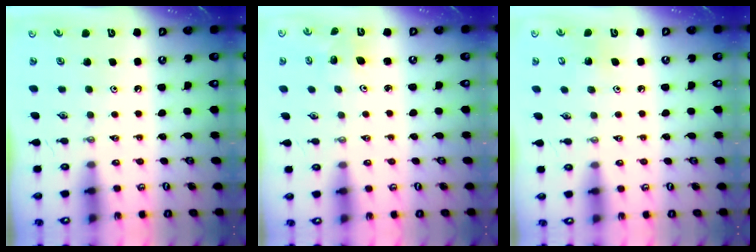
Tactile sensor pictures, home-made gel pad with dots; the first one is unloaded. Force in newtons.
{"total": 2.5, "press": 2.5, "slide": 0.1}
{"total": 3.4, "press": 3.4, "slide": 0.4}